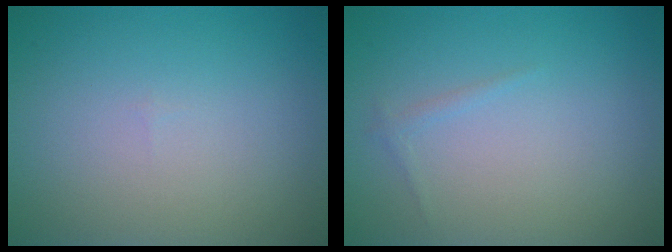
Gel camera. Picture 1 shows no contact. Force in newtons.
{"total": 0.6, "press": 0.6, "slide": 0.0}